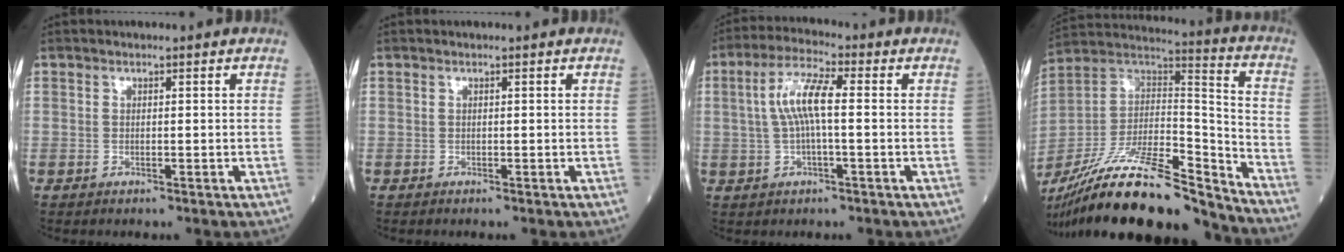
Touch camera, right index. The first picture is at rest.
{"total": 0.0}
{"total": 7.1, "force": [0.6, 1.3, 7.0], "torque": [-0.147, 0.016, 0.008]}
{"total": 26.3, "force": [-21.7, 3.8, 14.4], "torque": [-0.261, -0.005, -0.373]}